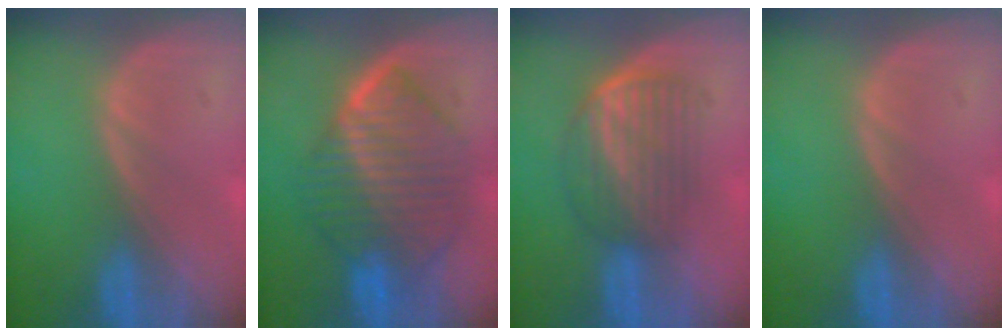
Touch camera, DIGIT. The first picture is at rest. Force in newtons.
{"total": 10.2, "press": 10.1, "slide": 1.0}
{"total": 7.0, "press": 5.9, "slide": 3.8}
{"total": 0.0}